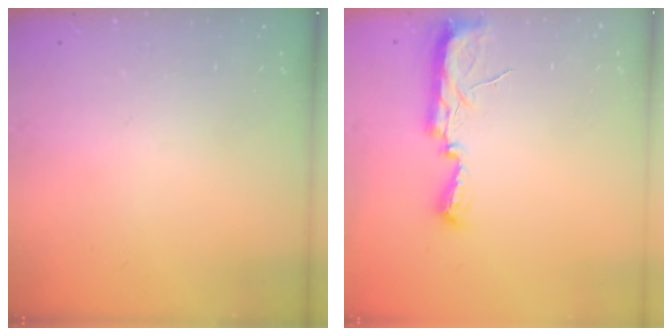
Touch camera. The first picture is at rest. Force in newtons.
{"total": 10.1, "press": 8.9, "slide": 4.8}